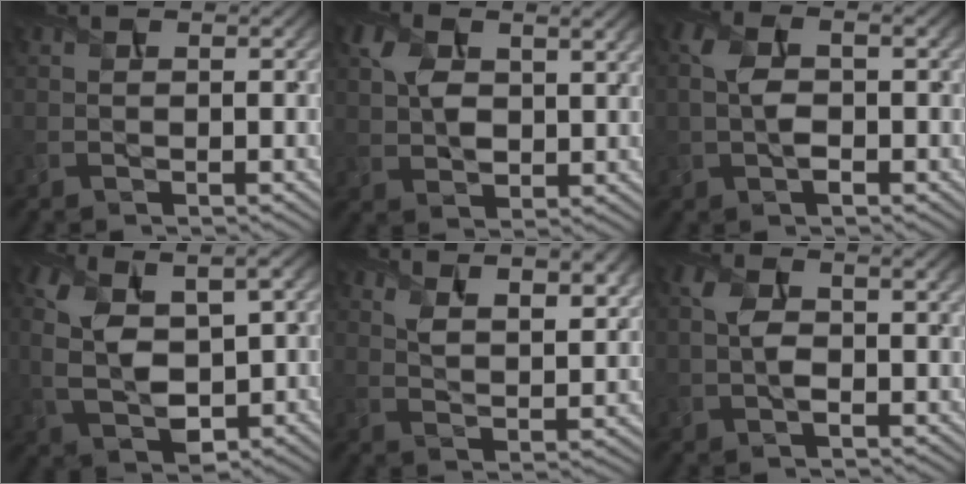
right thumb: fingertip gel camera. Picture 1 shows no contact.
{"total": 6.5, "force": [2.1, 3.8, 4.8], "torque": [-0.107, 0.000, 0.037]}
{"total": 4.4, "force": [-0.2, 2.2, 3.8], "torque": [-0.090, 0.002, -0.006]}
{"total": 9.6, "force": [0.8, 5.4, 7.9], "torque": [-0.194, -0.008, 0.023]}
{"total": 9.7, "force": [6.1, 3.8, 6.6], "torque": [-0.114, 0.002, 0.099]}
{"total": 5.2, "force": [0.4, 2.5, 4.5], "torque": [-0.101, 0.002, 0.005]}